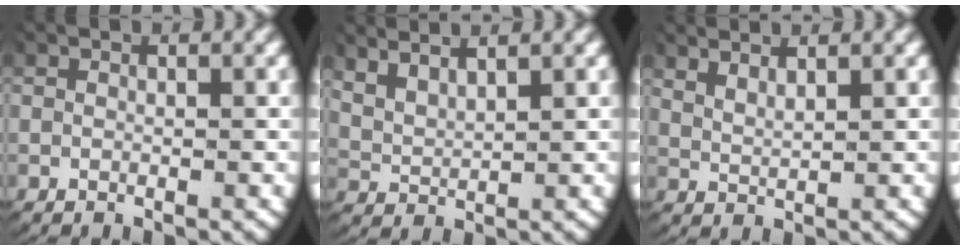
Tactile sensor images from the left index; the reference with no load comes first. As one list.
[{"total": 3.7, "force": [2.2, 2.5, 1.7], "torque": [-0.058, -0.007, 0.042]}, {"total": 2.4, "force": [2.0, 0.7, 1.0], "torque": [-0.031, -0.005, 0.042]}]